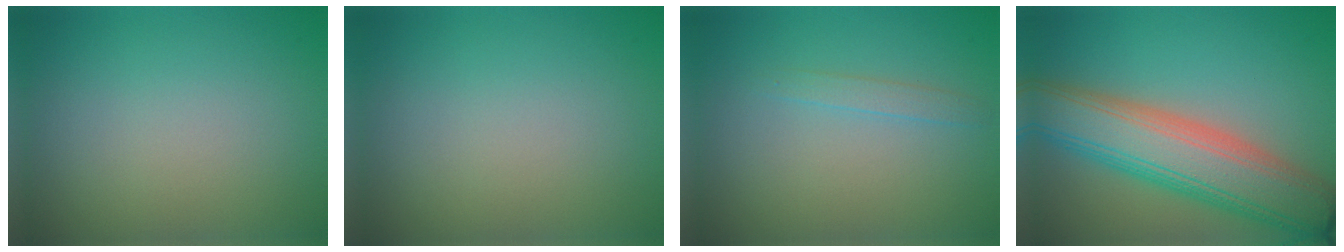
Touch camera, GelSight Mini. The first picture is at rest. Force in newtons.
{"total": 0.0}
{"total": 1.1, "press": 1.1, "slide": 0.2}
{"total": 9.9, "press": 9.9, "slide": 0.5}